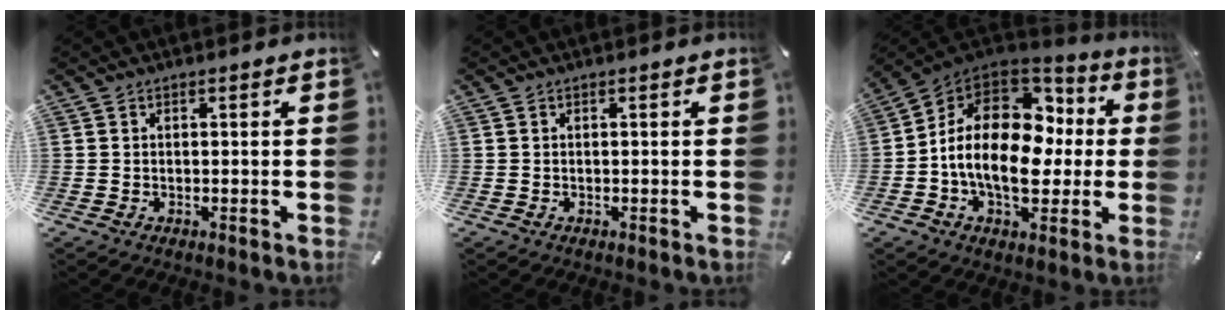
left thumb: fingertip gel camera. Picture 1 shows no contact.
{"total": 0.0}
{"total": 19.8, "force": [-0.9, 13.4, 14.6], "torque": [-0.263, 0.010, -0.010]}